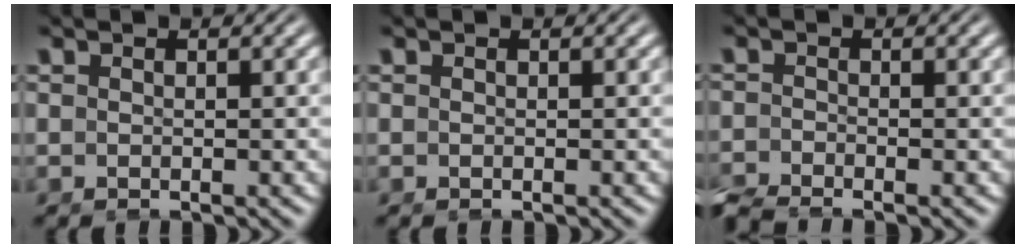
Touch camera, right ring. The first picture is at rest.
{"total": 0.0}
{"total": 2.8, "force": [-2.7, 0.5, 0.4], "torque": [-0.006, -0.016, -0.041]}